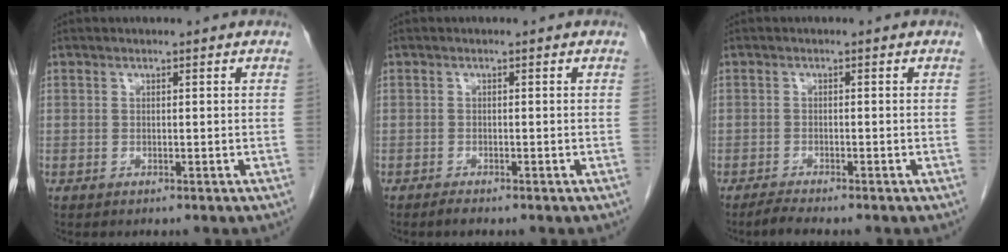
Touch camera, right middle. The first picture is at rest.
{"total": 0.9, "force": [-0.8, 0.1, 0.4], "torque": [-0.009, -0.002, -0.011]}
{"total": 2.1, "force": [-1.9, -0.2, 0.9], "torque": [-0.025, -0.006, -0.036]}